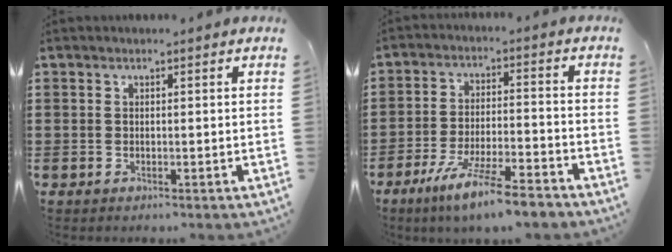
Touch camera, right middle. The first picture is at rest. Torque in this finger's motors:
{"motor_torque": [1.89, -0.24, 0.81, 0.16]}